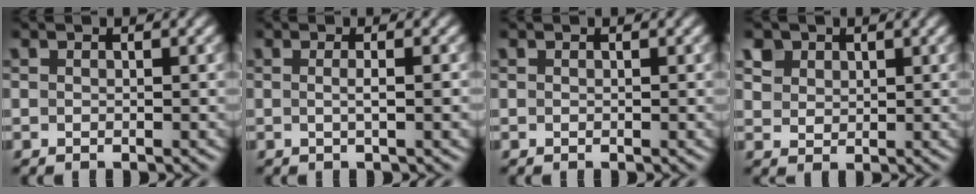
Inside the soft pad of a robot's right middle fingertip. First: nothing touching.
{"total": 1.8, "force": [0.0, 0.4, 1.7], "torque": [-0.023, -0.003, -0.006]}
{"total": 0.0}
{"total": 3.0, "force": [1.9, 2.1, 0.9], "torque": [-0.035, 0.005, 0.042]}